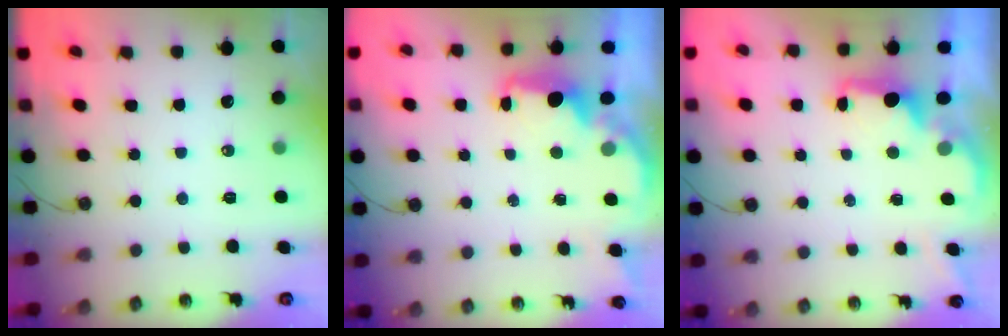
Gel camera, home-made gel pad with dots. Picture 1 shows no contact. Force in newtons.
{"total": 2.3, "press": 2.2, "slide": 0.7}
{"total": 1.8, "press": 1.6, "slide": 0.8}